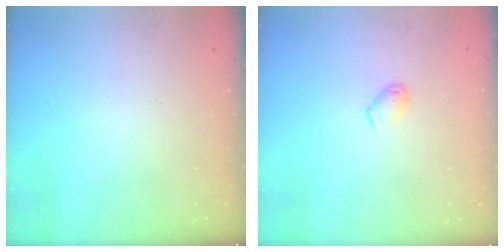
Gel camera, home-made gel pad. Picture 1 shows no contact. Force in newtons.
{"total": 5.0, "press": 4.9, "slide": 0.8}